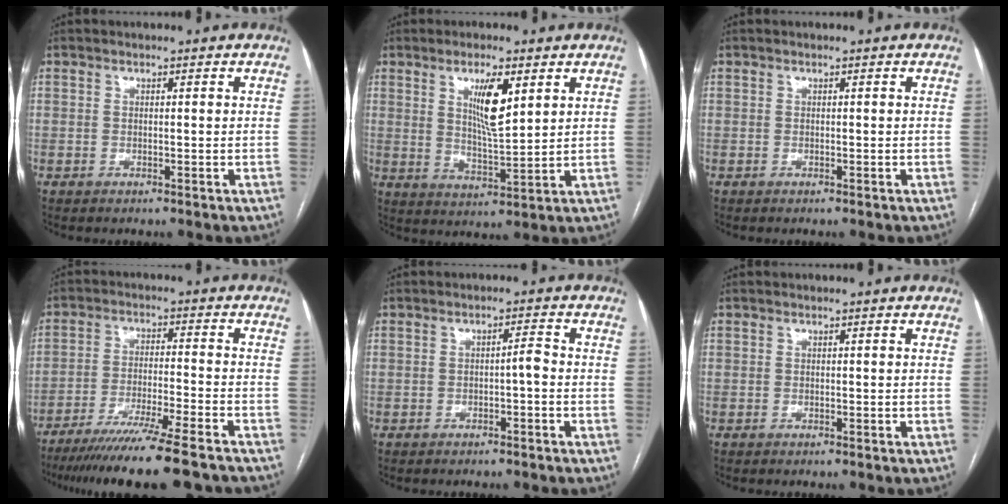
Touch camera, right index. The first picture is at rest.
{"total": 7.6, "force": [3.2, 1.2, 6.8], "torque": [-0.122, -0.008, 0.059]}
{"total": 0.0}
{"total": 17.7, "force": [-14.9, 0.0, 9.6], "torque": [-0.131, -0.039, -0.230]}
{"total": 1.8, "force": [-0.5, 0.2, 1.7], "torque": [-0.024, 0.005, -0.010]}
{"total": 0.0}